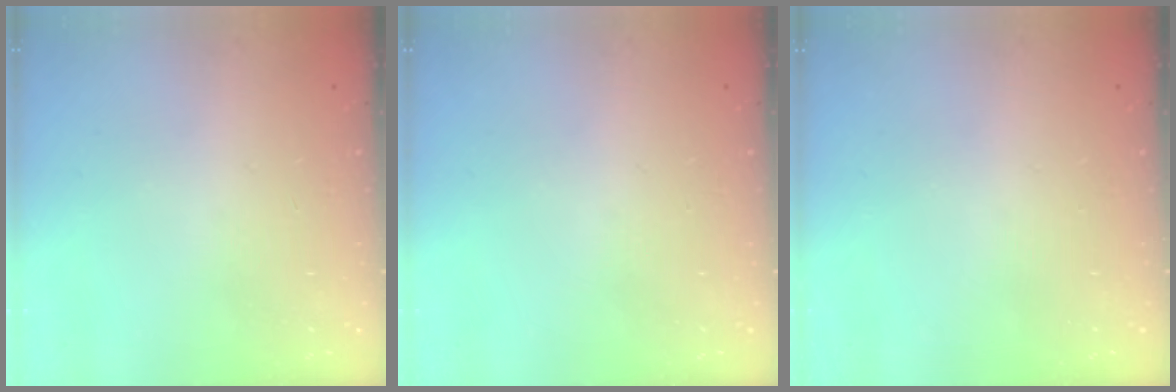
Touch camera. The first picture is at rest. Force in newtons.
{"total": 0.0}
{"total": 0.0}